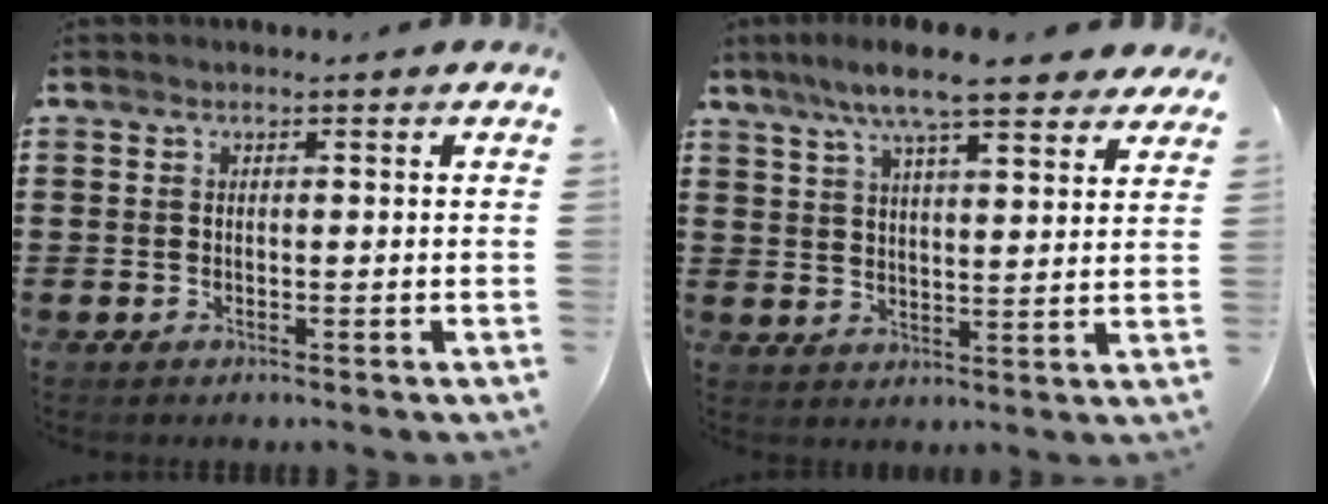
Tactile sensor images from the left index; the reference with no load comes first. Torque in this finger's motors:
{"motor_torque": [0.94, -1.20, 1.06, 0.21]}